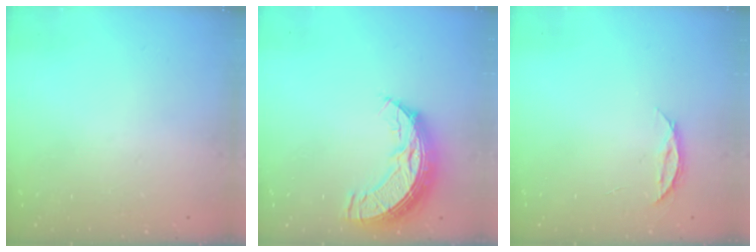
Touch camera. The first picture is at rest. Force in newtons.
{"total": 10.5, "press": 10.4, "slide": 0.9}
{"total": 4.0, "press": 3.9, "slide": 0.4}